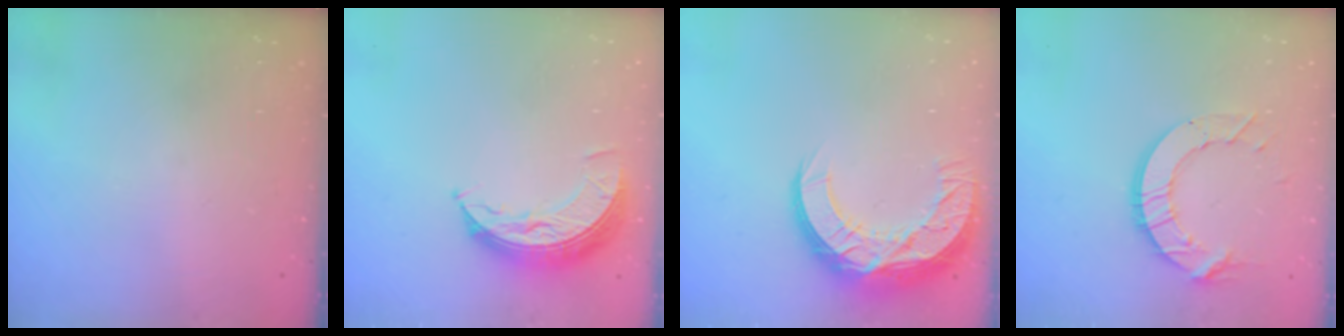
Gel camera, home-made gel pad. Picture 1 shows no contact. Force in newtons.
{"total": 8.7, "press": 8.7, "slide": 0.6}
{"total": 16.0, "press": 16.0, "slide": 1.3}
{"total": 10.4, "press": 10.3, "slide": 0.5}